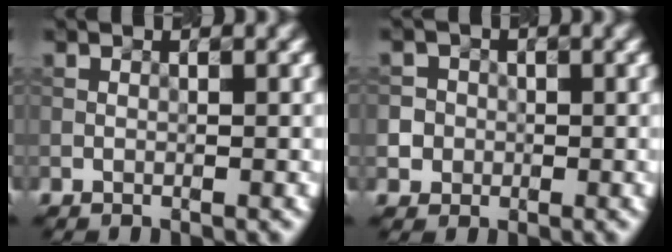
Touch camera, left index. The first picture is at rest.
{"total": 4.1, "force": [-0.7, 4.0, 0.8], "torque": [0.007, 0.016, -0.031]}